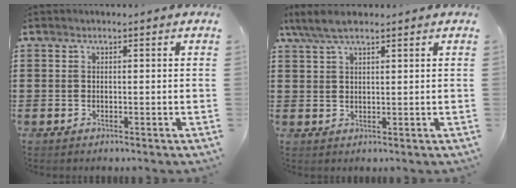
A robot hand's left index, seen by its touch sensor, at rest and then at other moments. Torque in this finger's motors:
{"motor_torque": [0.13, -0.13, 0.15, 0.10]}